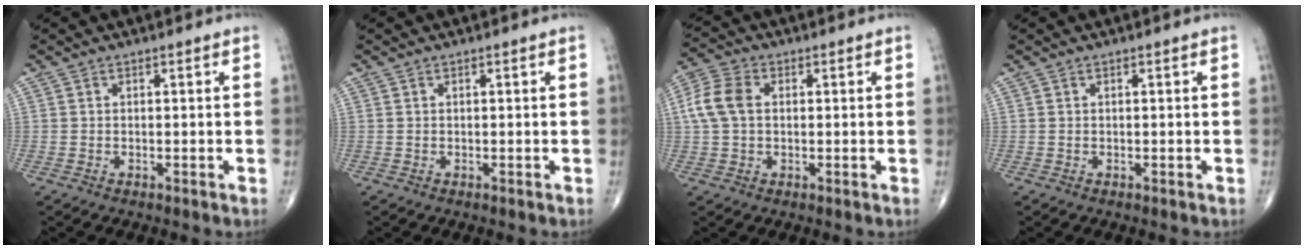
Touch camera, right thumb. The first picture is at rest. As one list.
[{"total": 0.0}, {"total": 7.2, "force": [0.9, 5.0, 5.1], "torque": [-0.117, 0.019, 0.013]}, {"total": 0.0}]